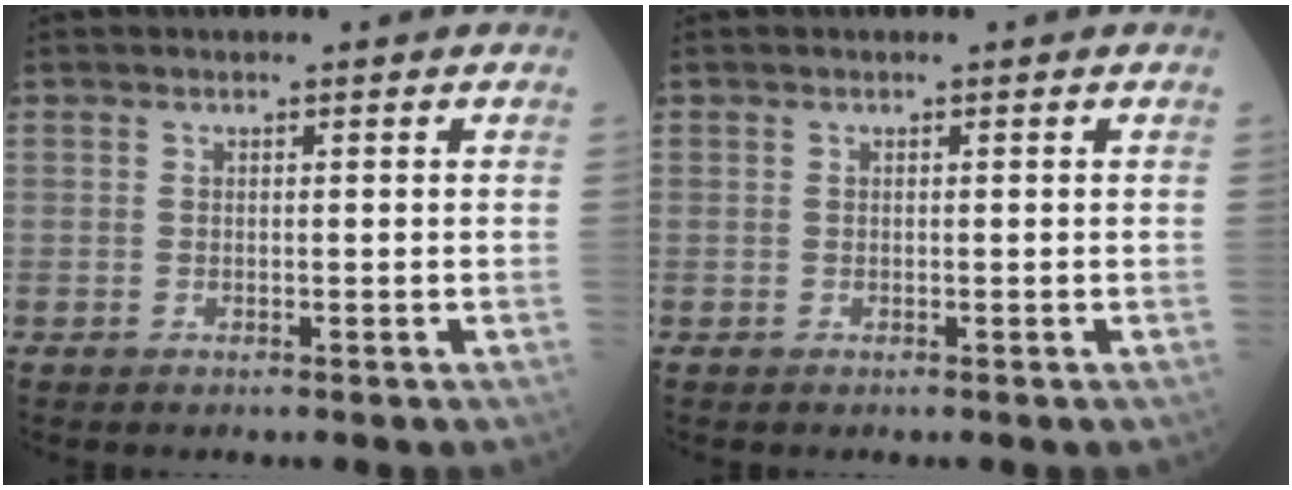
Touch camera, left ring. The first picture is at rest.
{"total": 0.0}